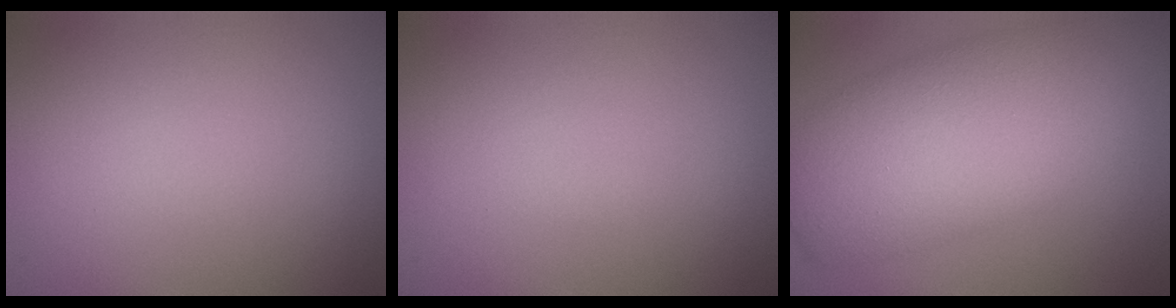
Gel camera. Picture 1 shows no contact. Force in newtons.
{"total": 0.0}
{"total": 10.0, "press": 10.0, "slide": 0.5}